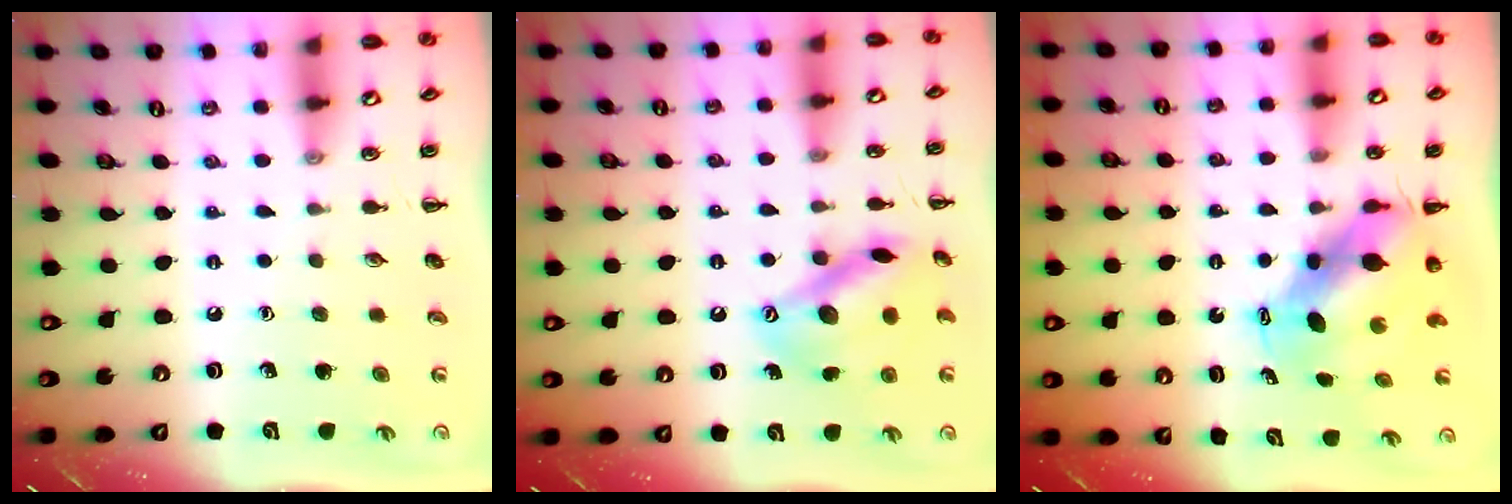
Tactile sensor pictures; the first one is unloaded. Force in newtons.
{"total": 14.3, "press": 14.3, "slide": 1.0}
{"total": 7.9, "press": 7.7, "slide": 1.7}